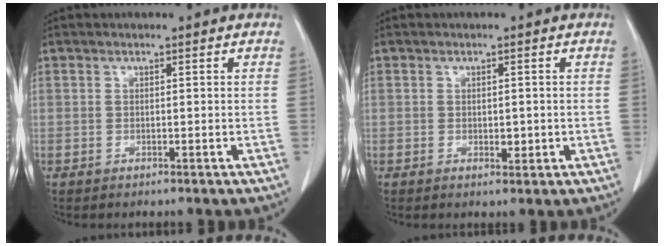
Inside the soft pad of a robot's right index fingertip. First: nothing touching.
{"total": 1.8, "force": [-0.3, 1.0, 1.4], "torque": [-0.019, -0.001, 0.000]}